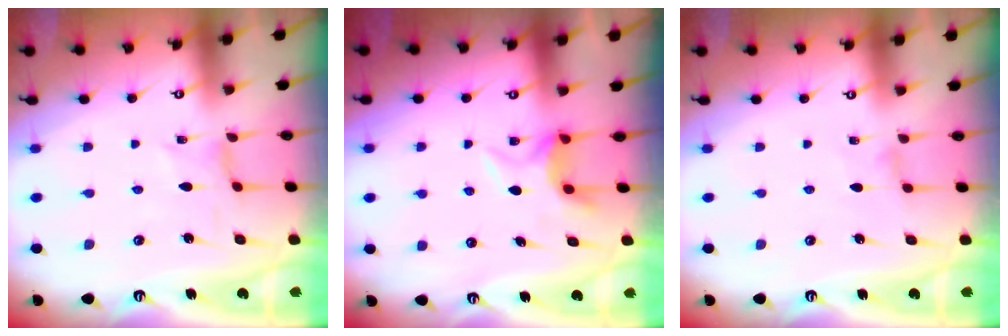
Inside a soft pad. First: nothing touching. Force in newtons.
{"total": 5.5, "press": 5.5, "slide": 0.4}
{"total": 0.6, "press": 0.5, "slide": 0.3}